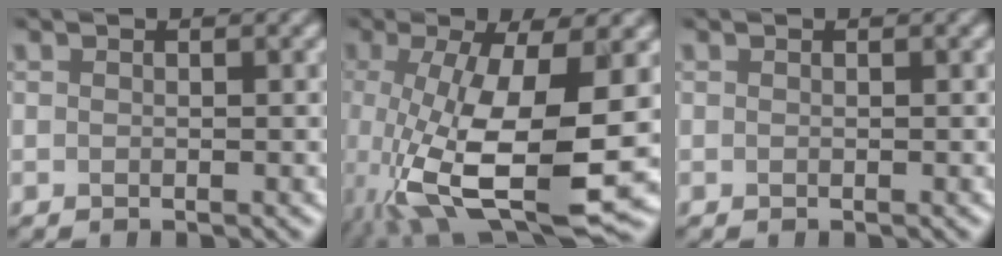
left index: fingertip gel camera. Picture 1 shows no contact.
{"total": 12.3, "force": [-3.3, 3.7, 11.3], "torque": [-0.232, -0.030, -0.051]}
{"total": 0.0}